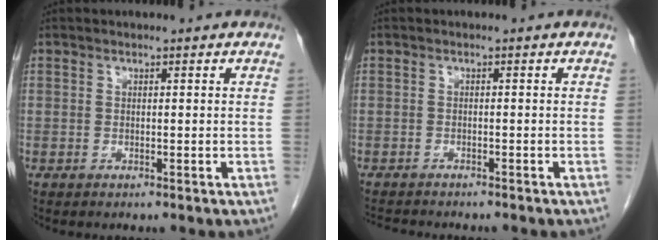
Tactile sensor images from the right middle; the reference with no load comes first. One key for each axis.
{"total": 5.1, "fx": -4.6, "fy": 1.0, "fz": 1.9, "tx": -0.028, "ty": -0.007, "tz": -0.068}